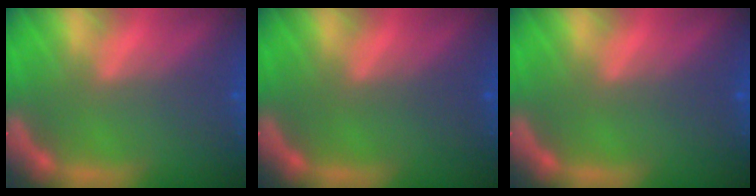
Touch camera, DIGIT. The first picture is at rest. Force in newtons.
{"total": 0.0}
{"total": 0.0}